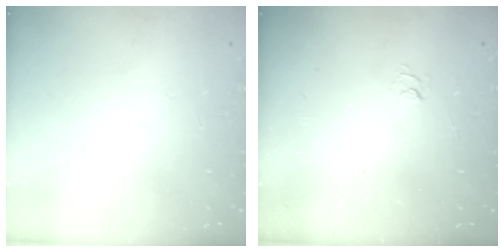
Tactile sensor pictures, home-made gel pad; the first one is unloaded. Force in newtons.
{"total": 1.9, "press": 1.5, "slide": 1.3}